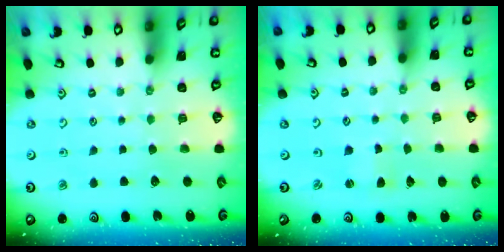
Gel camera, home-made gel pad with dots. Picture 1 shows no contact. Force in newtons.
{"total": 1.6, "press": 1.5, "slide": 0.3}